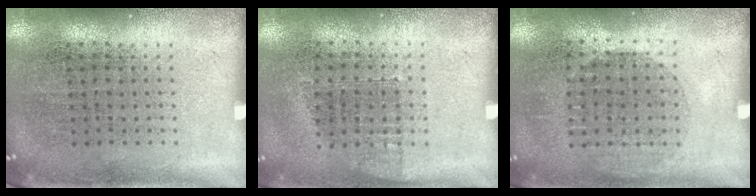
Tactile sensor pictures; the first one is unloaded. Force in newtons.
{"total": 0.8, "press": 0.7, "slide": 0.4}
{"total": 1.0, "press": 0.8, "slide": 0.5}